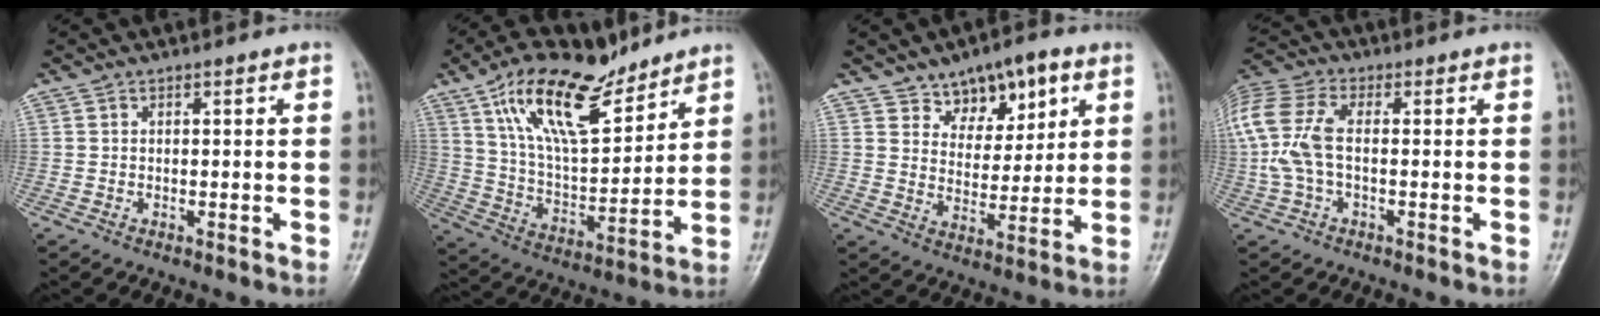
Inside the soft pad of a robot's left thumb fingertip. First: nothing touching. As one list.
[{"total": 18.7, "force": [12.0, 7.6, 12.2], "torque": [-0.177, -0.052, 0.225]}, {"total": 10.3, "force": [5.8, 6.0, 6.0], "torque": [-0.050, -0.031, 0.093]}, {"total": 12.0, "force": [0.1, 6.5, 10.0], "torque": [-0.244, 0.029, -0.001]}]